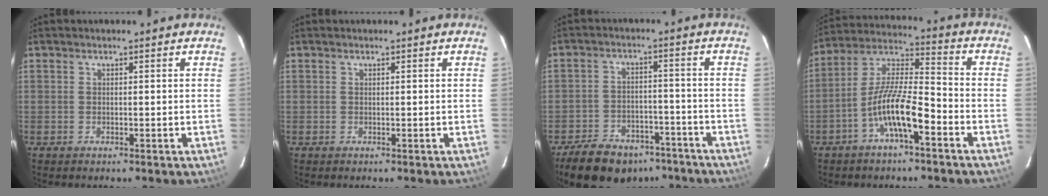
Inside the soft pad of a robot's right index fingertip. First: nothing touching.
{"total": 0.0}
{"total": 16.3, "force": [-12.2, 8.7, 6.6], "torque": [-0.153, 0.019, -0.167]}
{"total": 11.6, "force": [-5.8, 2.5, 9.7], "torque": [-0.194, 0.008, -0.109]}